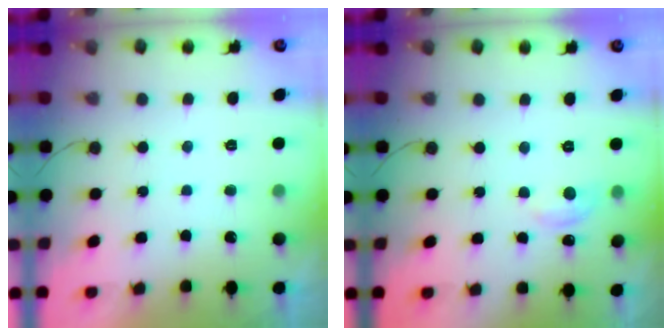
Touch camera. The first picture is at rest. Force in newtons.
{"total": 6.2, "press": 6.2, "slide": 0.5}